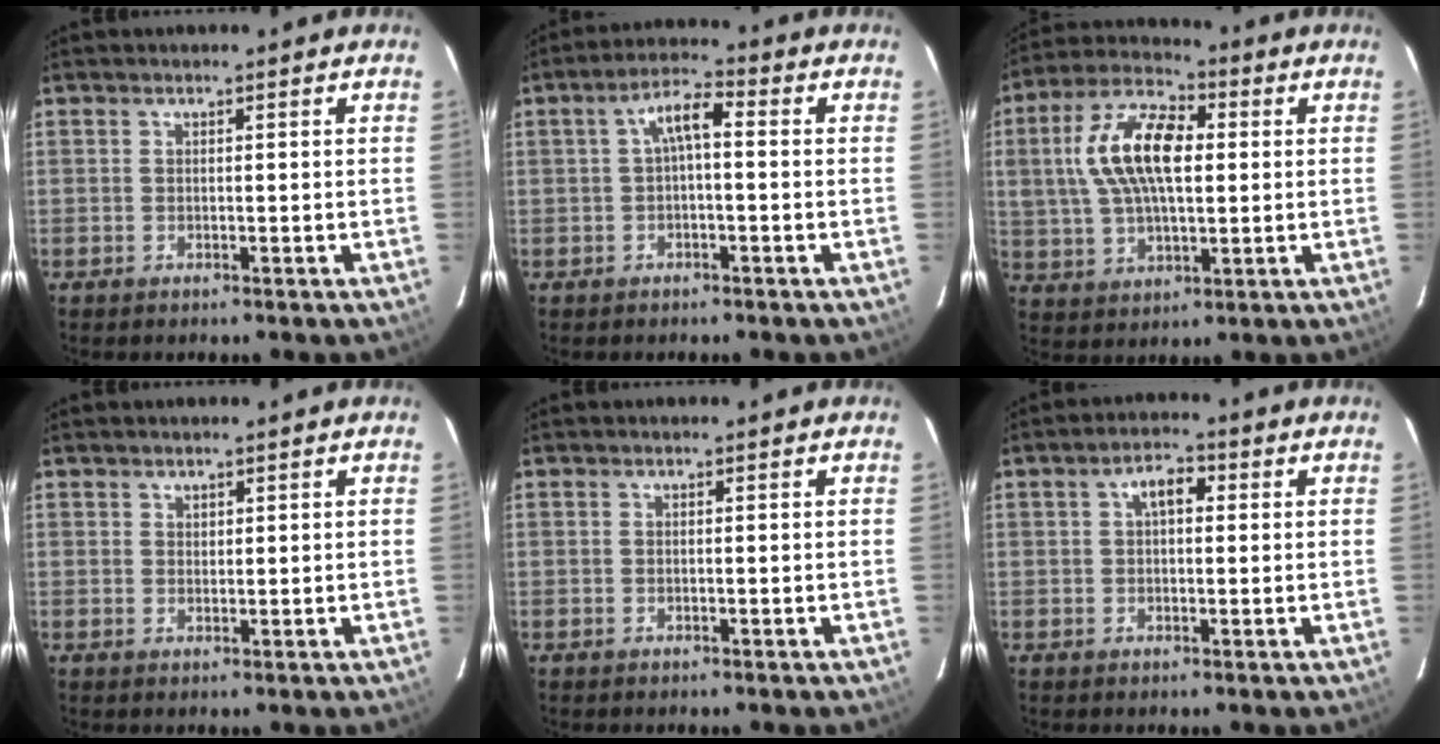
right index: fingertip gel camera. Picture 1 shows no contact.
{"total": 4.7, "force": [-0.1, 1.7, 4.4], "torque": [-0.085, 0.017, 0.001]}
{"total": 15.5, "force": [2.5, 7.7, 13.2], "torque": [-0.264, 0.023, 0.043]}
{"total": 1.1, "force": [0.8, 0.8, 0.1], "torque": [0.000, 0.002, 0.014]}
{"total": 0.0}
{"total": 4.2, "force": [1.0, 2.4, 3.3], "torque": [-0.055, 0.017, 0.018]}